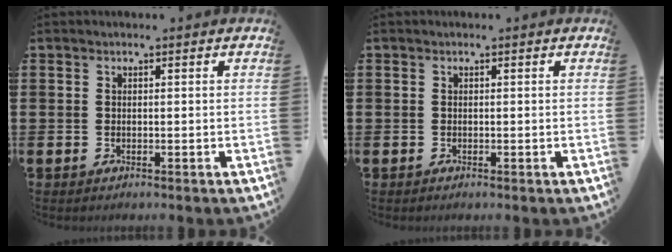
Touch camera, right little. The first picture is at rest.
{"total": 0.0}